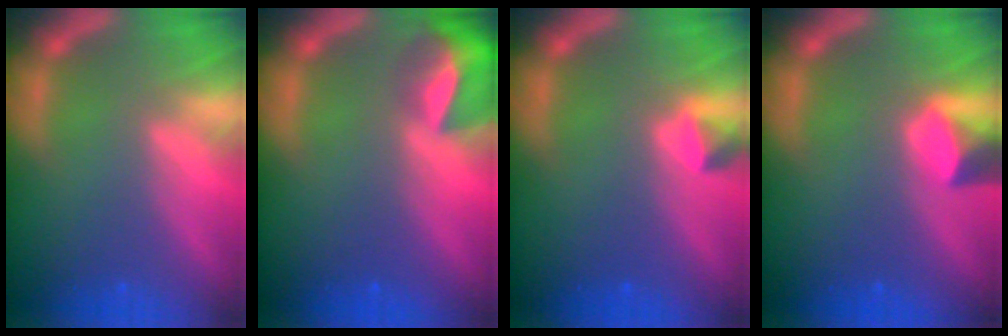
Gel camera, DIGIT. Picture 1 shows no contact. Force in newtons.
{"total": 6.9}
{"total": 1.4}
{"total": 3.0}